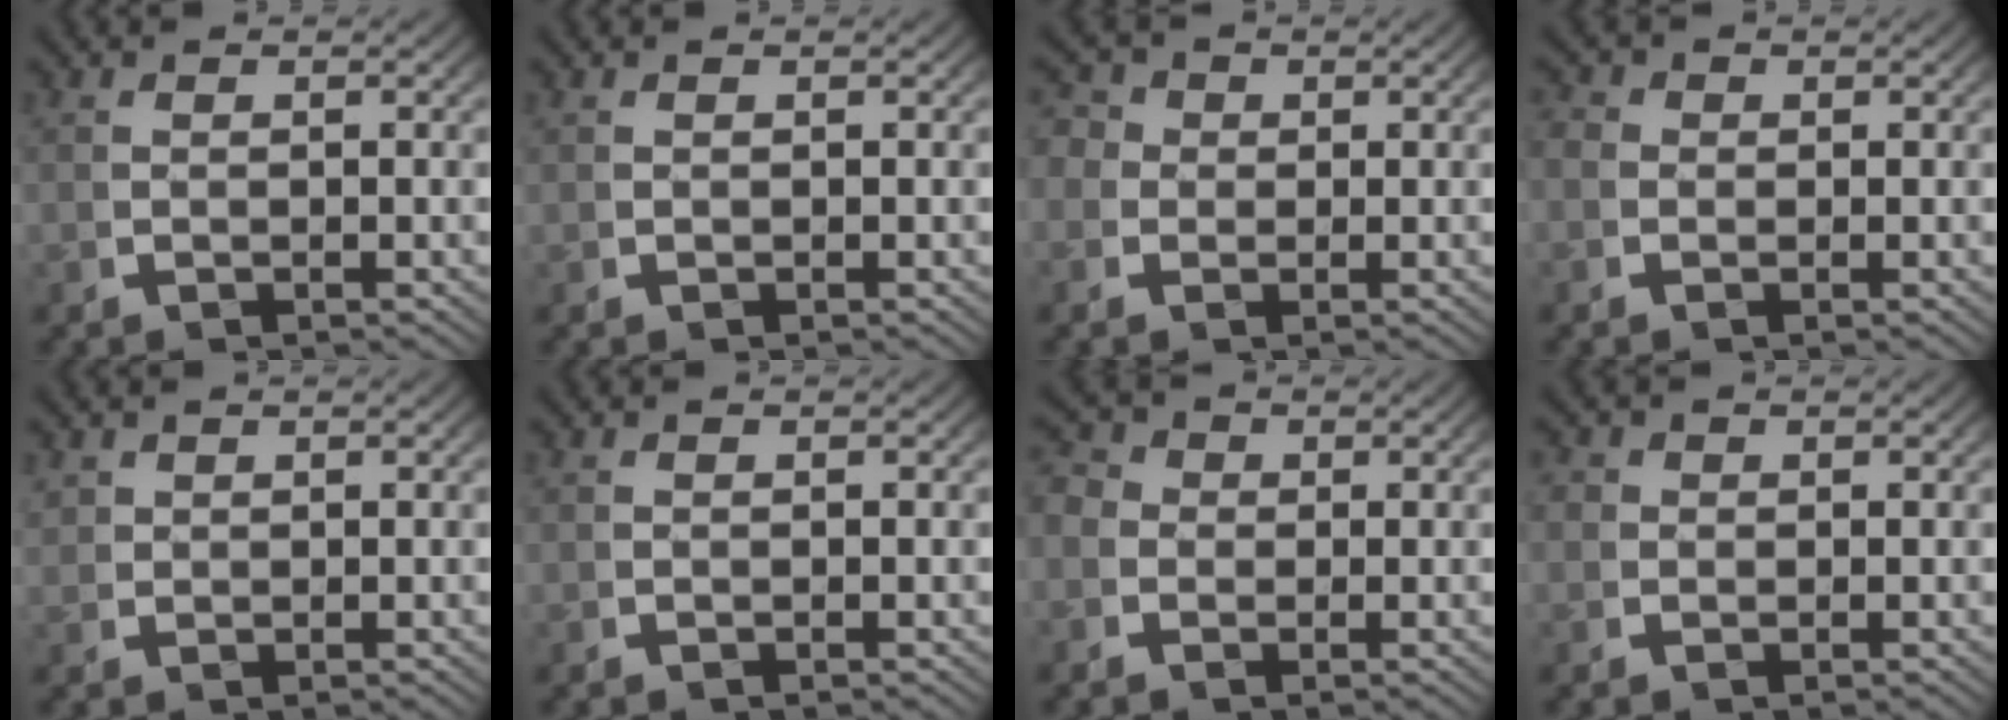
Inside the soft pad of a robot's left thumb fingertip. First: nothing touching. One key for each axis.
{"total": 0.0}
{"total": 3.5, "fx": 0.7, "fy": 3.3, "fz": 1.1, "tx": -0.024, "ty": -0.008, "tz": 0.004}
{"total": 1.8, "fx": -0.1, "fy": 1.8, "fz": 0.2, "tx": -0.002, "ty": -0.007, "tz": -0.009}
{"total": 1.2, "fx": 1.2, "fy": 0.4, "fz": -0.2, "tx": 0.006, "ty": 0.000, "tz": 0.028}
{"total": 0.0}
{"total": 3.0, "fx": 0.1, "fy": 2.9, "fz": 1.0, "tx": -0.018, "ty": -0.007, "tz": -0.008}
{"total": 1.7, "fx": 0.3, "fy": 1.7, "fz": 0.2, "tx": -0.009, "ty": -0.012, "tz": 0.003}